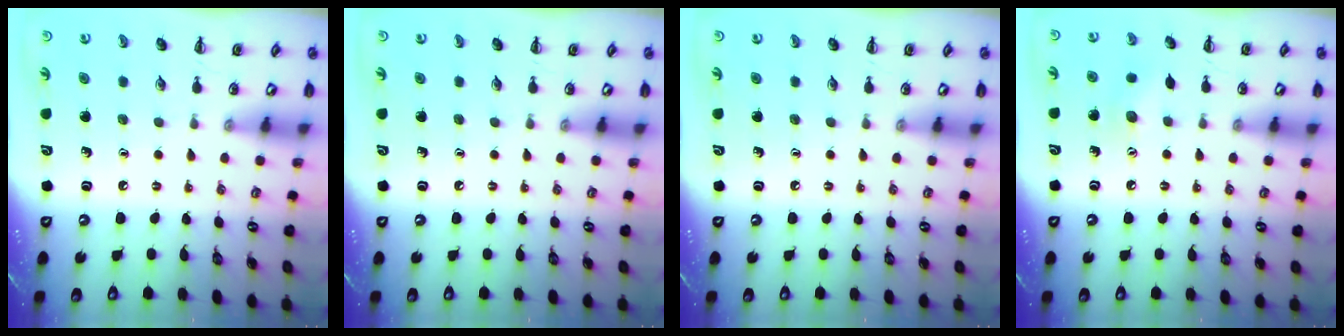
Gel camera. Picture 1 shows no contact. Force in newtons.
{"total": 0.0}
{"total": 0.0}
{"total": 5.9, "press": 5.8, "slide": 1.3}